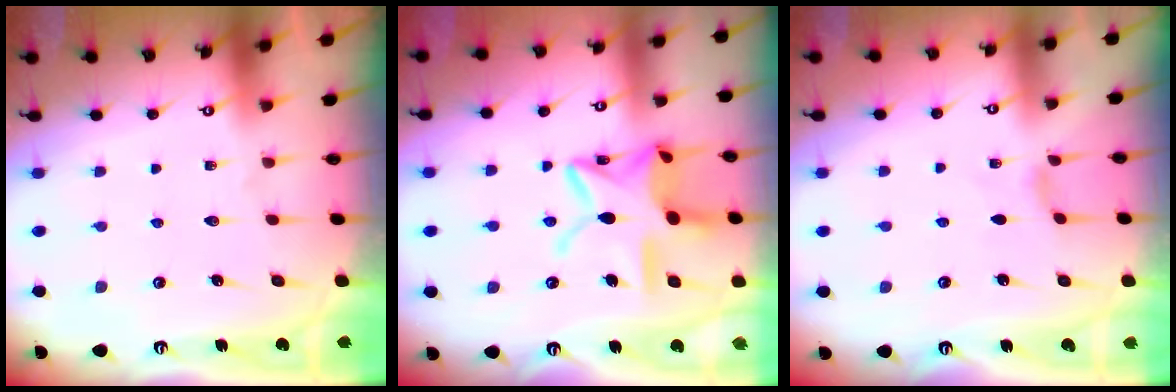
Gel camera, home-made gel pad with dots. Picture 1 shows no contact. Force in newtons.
{"total": 17.4, "press": 17.3, "slide": 1.2}
{"total": 0.6, "press": 0.6, "slide": 0.2}